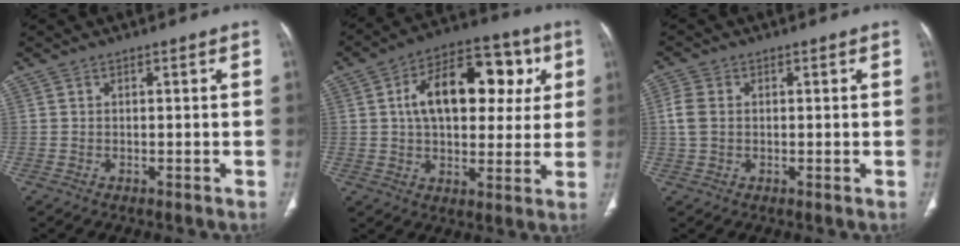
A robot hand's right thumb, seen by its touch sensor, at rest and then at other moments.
{"total": 19.0, "force": [4.4, 11.3, 14.7], "torque": [-0.184, 0.021, 0.062]}
{"total": 3.8, "force": [0.3, 2.6, 2.8], "torque": [-0.069, 0.003, 0.002]}